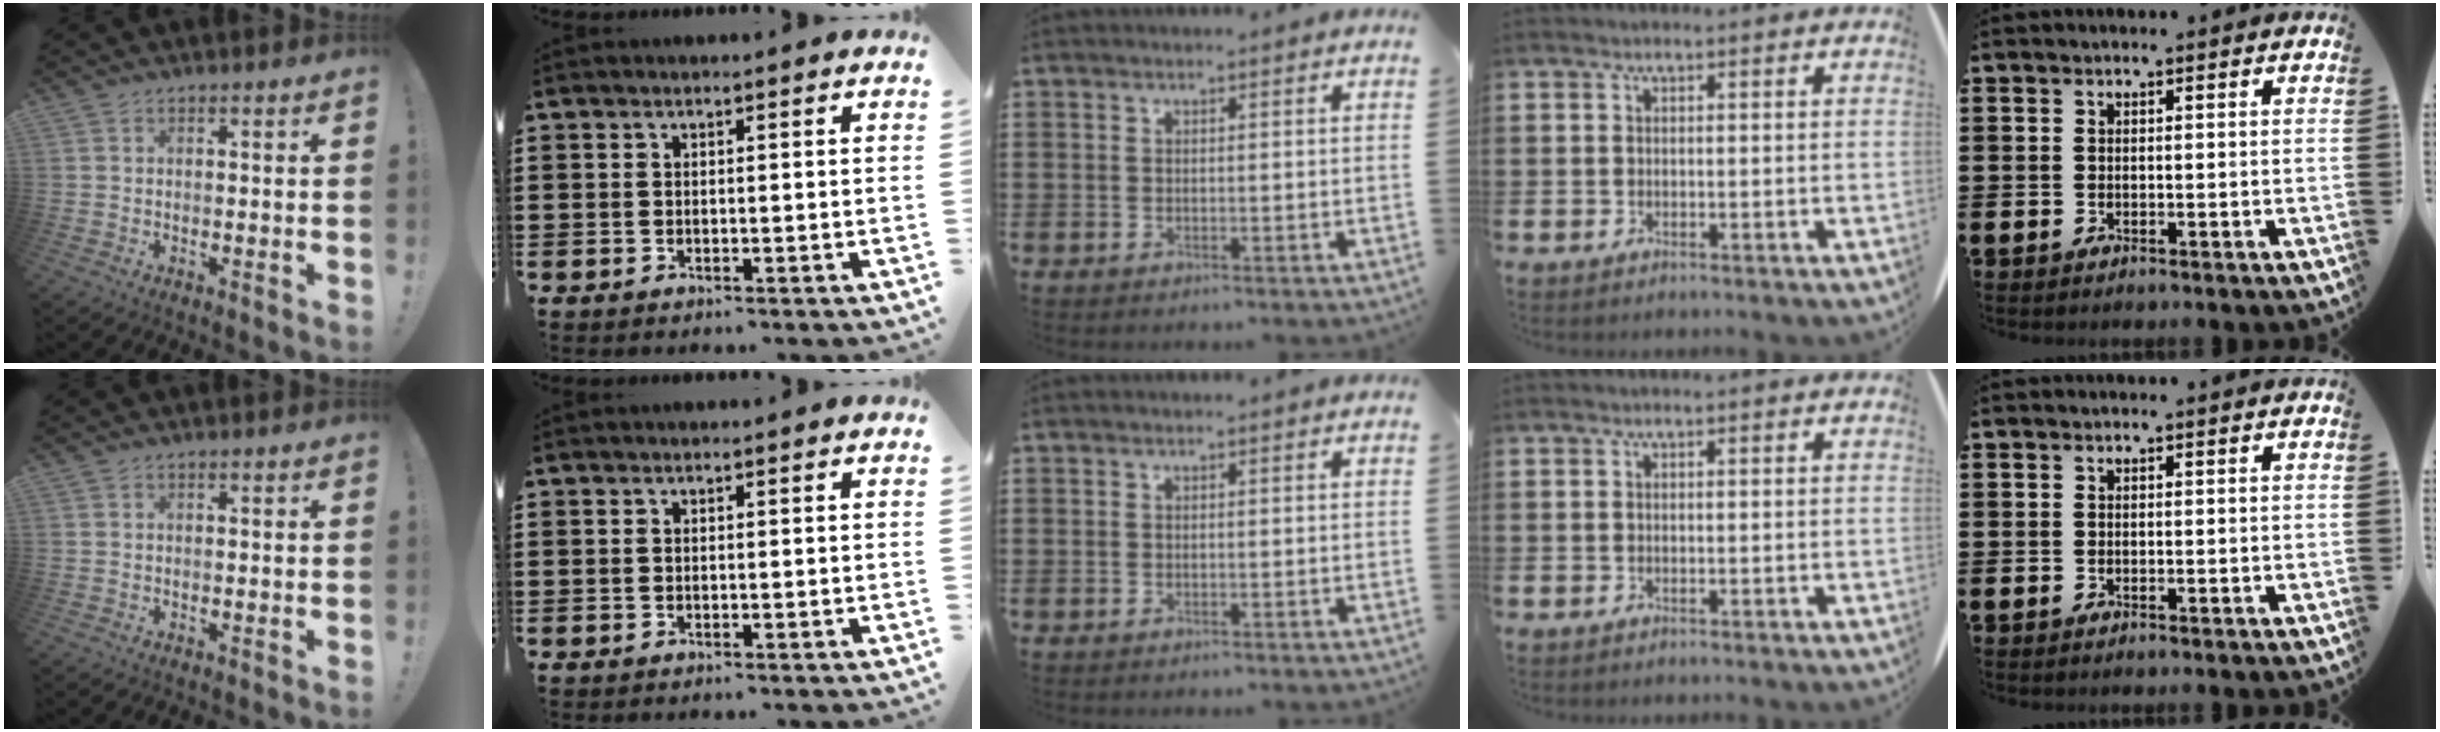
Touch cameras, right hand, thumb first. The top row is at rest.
{}